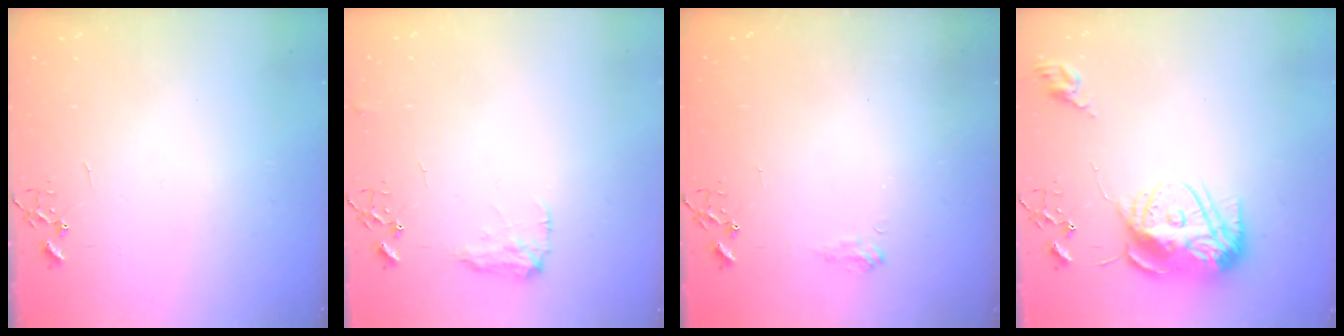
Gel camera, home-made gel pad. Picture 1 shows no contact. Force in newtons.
{"total": 8.7, "press": 8.6, "slide": 0.5}
{"total": 6.9, "press": 6.9, "slide": 0.7}
{"total": 14.9, "press": 14.8, "slide": 1.2}